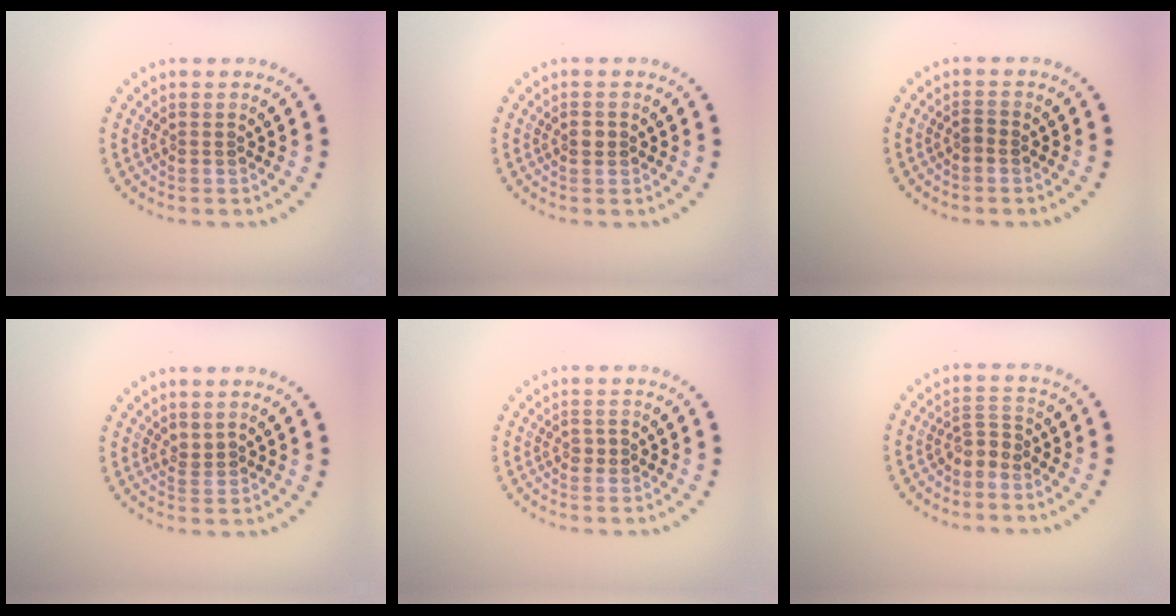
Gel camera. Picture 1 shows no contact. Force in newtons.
{"total": 1.4, "press": 1.4, "slide": 0.2}
{"total": 0.8, "press": 0.7, "slide": 0.4}
{"total": 1.0, "press": 0.8, "slide": 0.5}
{"total": 0.9, "press": 0.9, "slide": 0.0}
{"total": 1.8, "press": 1.3, "slide": 1.3}